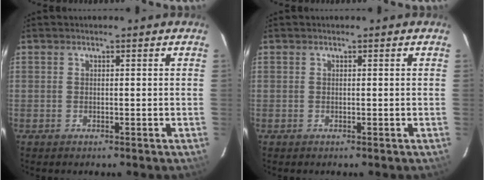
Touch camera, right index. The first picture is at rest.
{"total": 0.0}